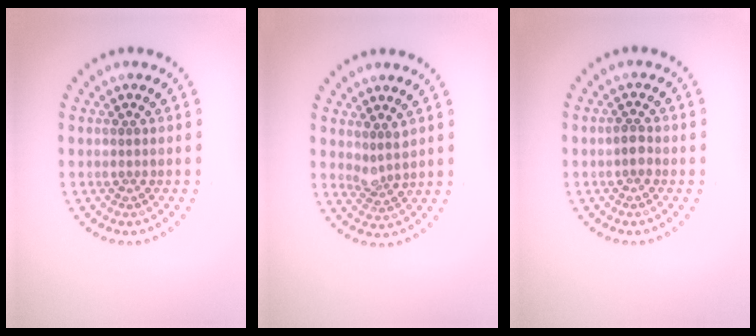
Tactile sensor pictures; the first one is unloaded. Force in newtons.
{"total": 1.9, "press": 1.4, "slide": 1.2}
{"total": 1.3, "press": 1.2, "slide": 0.5}